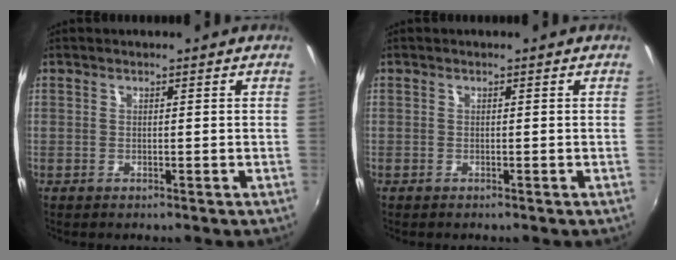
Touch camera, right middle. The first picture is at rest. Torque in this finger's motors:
{"motor_torque": [-0.37, 0.00, -0.04, 0.00]}